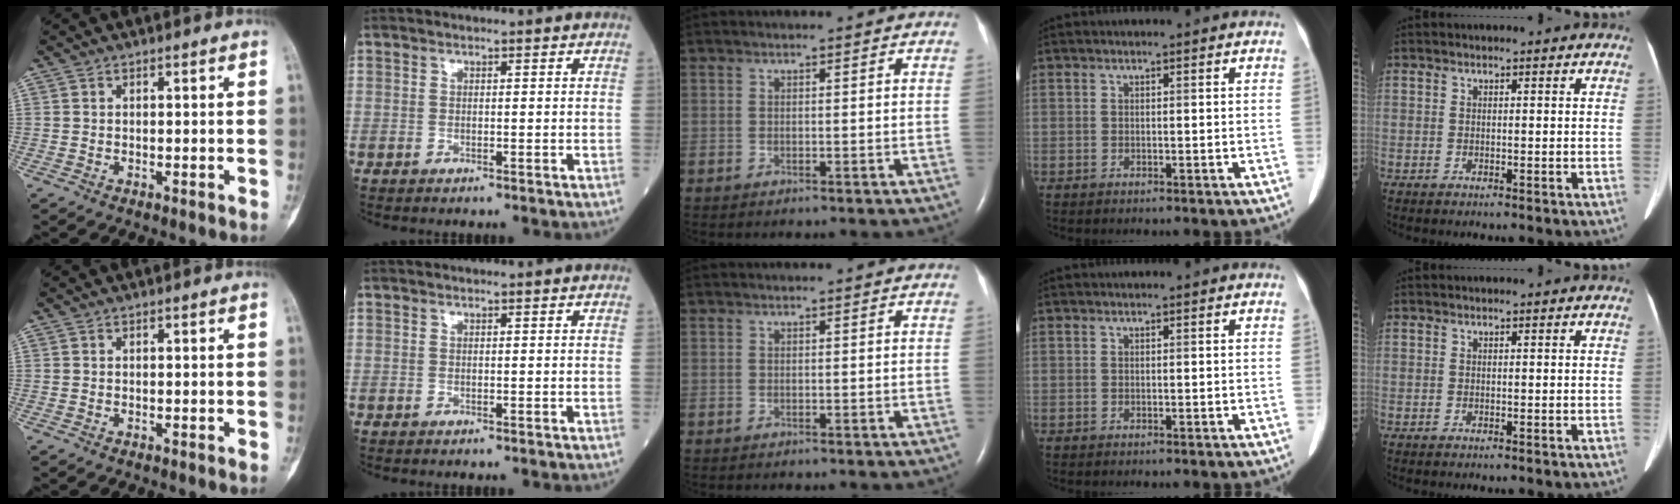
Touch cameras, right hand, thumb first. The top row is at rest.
{}